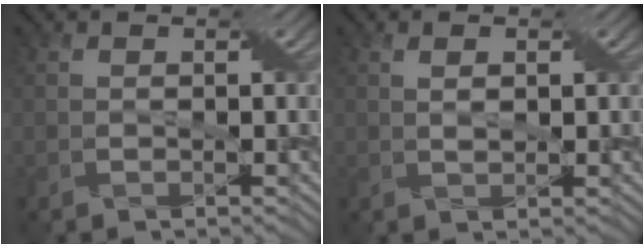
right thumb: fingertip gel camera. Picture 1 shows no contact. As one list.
[{"total": 1.7, "force": [0.5, 0.8, 1.4], "torque": [-0.029, 0.000, 0.012]}]